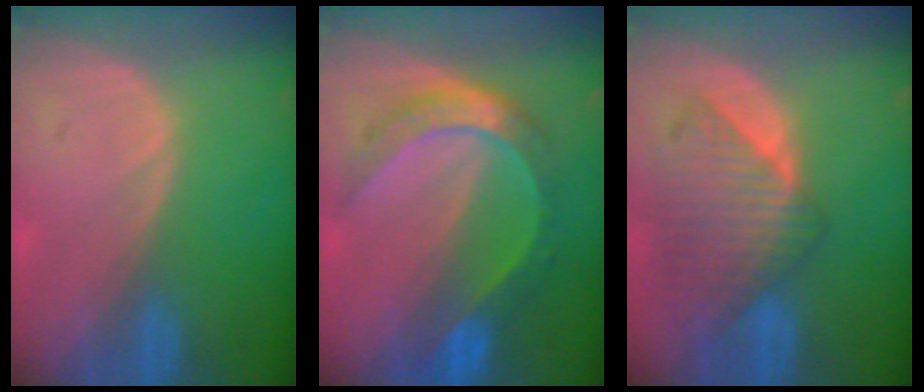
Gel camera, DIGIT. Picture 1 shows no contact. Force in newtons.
{"total": 8.3, "press": 8.2, "slide": 0.8}
{"total": 9.4, "press": 8.4, "slide": 4.2}